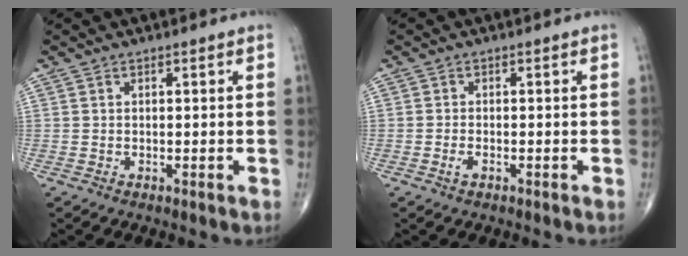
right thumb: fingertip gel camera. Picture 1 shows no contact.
{"total": 1.4, "force": [-0.7, 0.6, 1.1], "torque": [-0.024, 0.003, -0.013]}